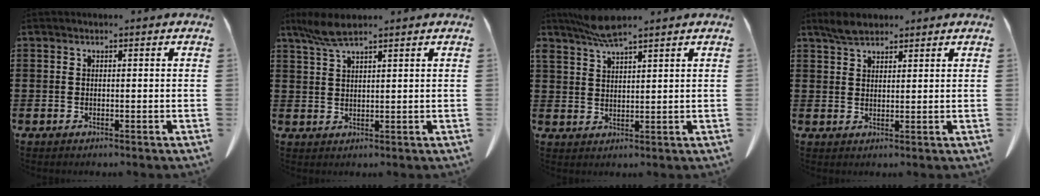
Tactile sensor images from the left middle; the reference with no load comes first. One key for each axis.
{"total": 4.6, "fx": 3.4, "fy": 0.7, "fz": 3.1, "tx": -0.068, "ty": -0.001, "tz": 0.062}
{"total": 4.5, "fx": 4.0, "fy": 0.4, "fz": 2.1, "tx": -0.054, "ty": -0.010, "tz": 0.074}
{"total": 3.1, "fx": 2.6, "fy": 1.1, "fz": 1.3, "tx": -0.031, "ty": 0.005, "tz": 0.050}